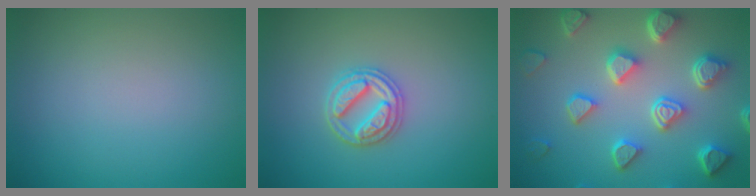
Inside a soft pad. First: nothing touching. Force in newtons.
{"total": 3.0, "press": 2.9, "slide": 0.4}
{"total": 7.1, "press": 5.6, "slide": 4.4}